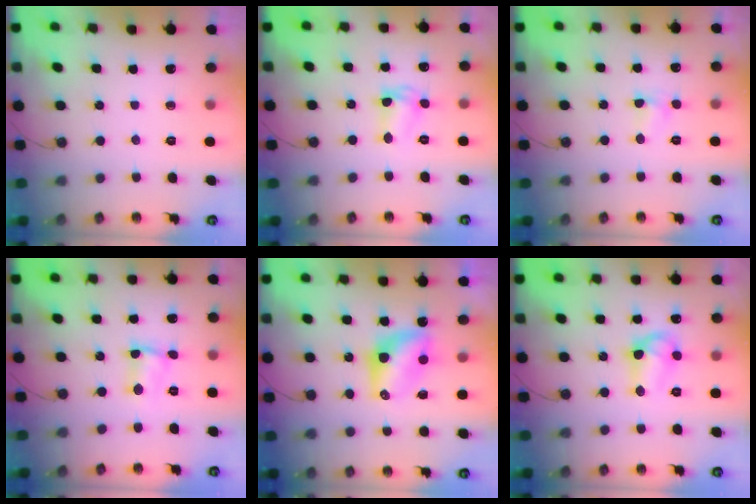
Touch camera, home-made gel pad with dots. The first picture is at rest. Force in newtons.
{"total": 5.4, "press": 5.3, "slide": 0.4}
{"total": 5.3, "press": 5.3, "slide": 0.6}
{"total": 4.1, "press": 2.5, "slide": 3.2}
{"total": 7.8, "press": 7.7, "slide": 0.4}
{"total": 9.6, "press": 9.6, "slide": 1.0}